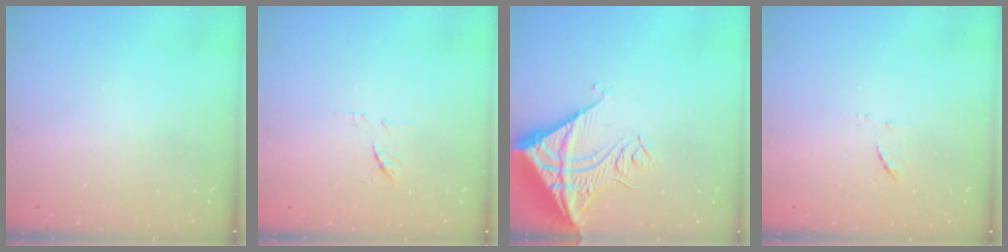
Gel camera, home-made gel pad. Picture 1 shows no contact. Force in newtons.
{"total": 6.4, "press": 6.3, "slide": 0.8}
{"total": 14.2, "press": 14.1, "slide": 1.9}
{"total": 6.1, "press": 6.1, "slide": 0.3}